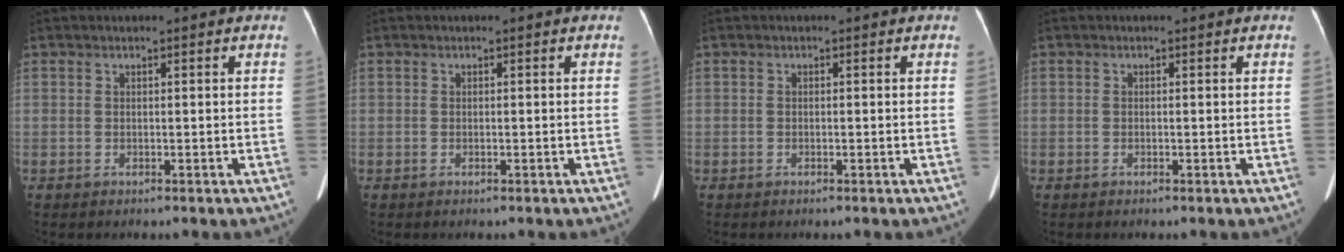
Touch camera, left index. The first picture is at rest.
{"total": 0.0}
{"total": 0.0}
{"total": 0.0}